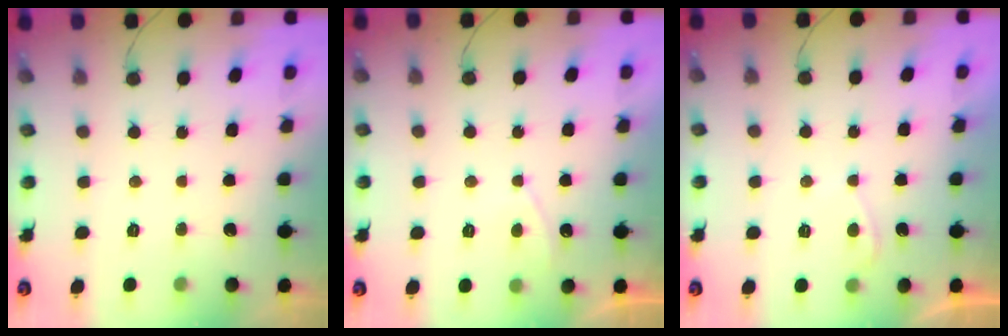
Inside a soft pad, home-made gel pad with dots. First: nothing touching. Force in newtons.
{"total": 2.3, "press": 2.2, "slide": 0.4}
{"total": 1.2, "press": 1.0, "slide": 0.6}